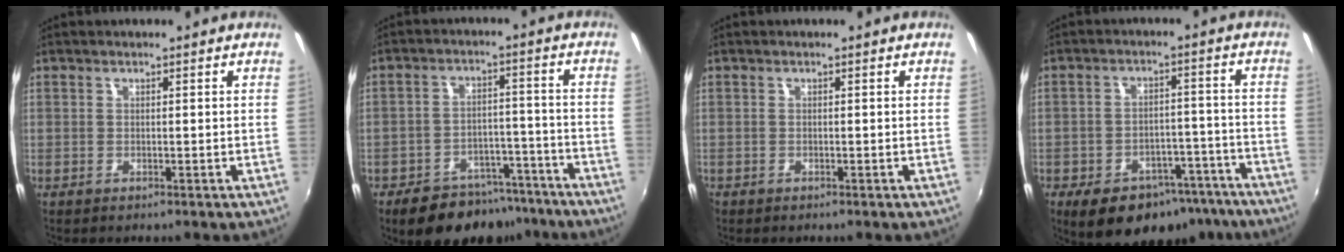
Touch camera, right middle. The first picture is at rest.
{"total": 13.9, "force": [-10.7, 7.4, 4.9], "torque": [-0.104, 0.028, -0.136]}
{"total": 0.6, "force": [-0.5, 0.3, 0.0], "torque": [-0.003, -0.002, -0.011]}
{"total": 16.4, "force": [-11.5, 8.9, 7.5], "torque": [-0.131, 0.012, -0.135]}